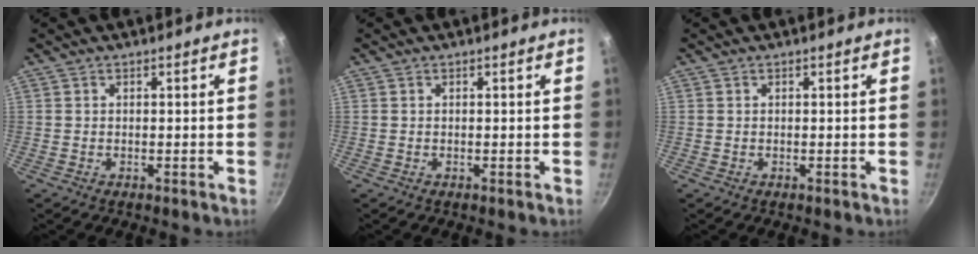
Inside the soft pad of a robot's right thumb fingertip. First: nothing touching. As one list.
[{"total": 0.0}, {"total": 0.0}]